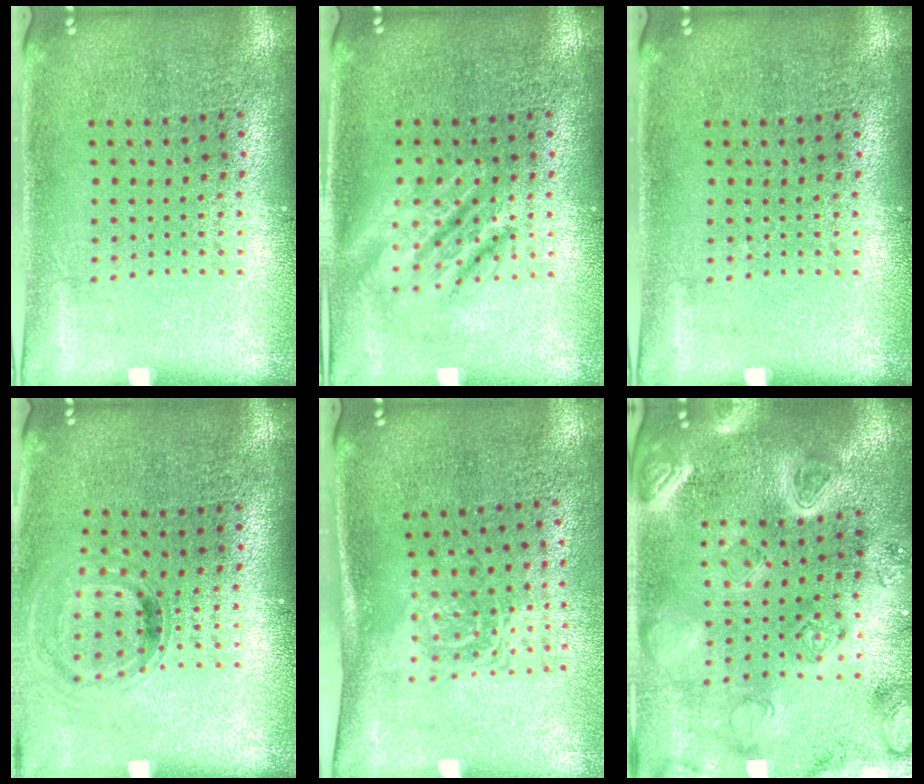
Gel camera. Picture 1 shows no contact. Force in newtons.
{"total": 2.8, "press": 2.8, "slide": 0.4}
{"total": 0.0}
{"total": 0.9, "press": 0.9, "slide": 0.1}
{"total": 1.6, "press": 1.2, "slide": 1.1}
{"total": 4.0, "press": 3.6, "slide": 1.7}